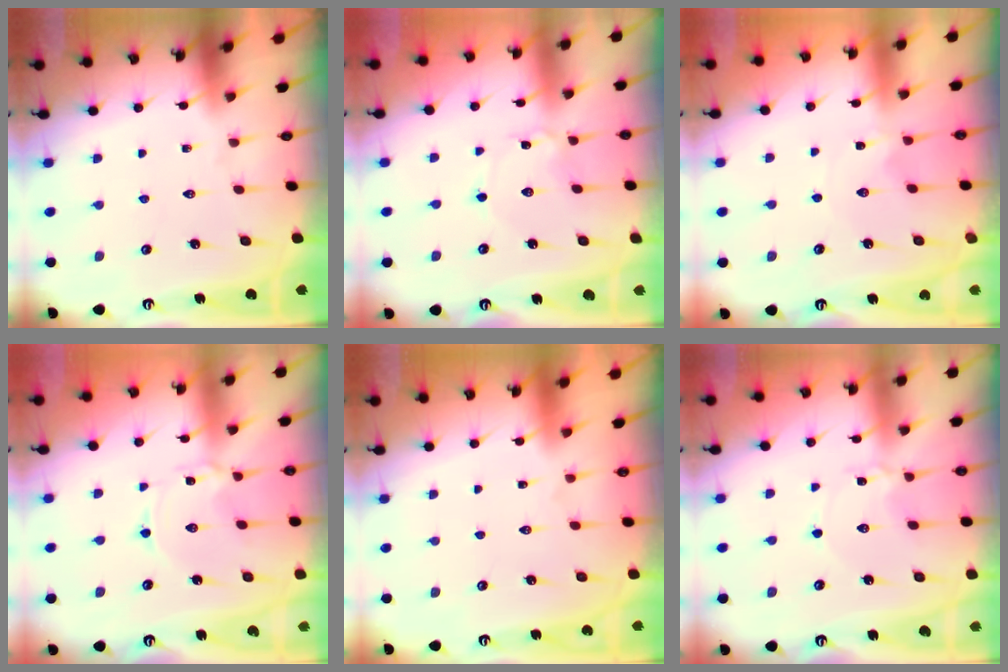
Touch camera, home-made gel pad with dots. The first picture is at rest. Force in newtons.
{"total": 1.6, "press": 1.6, "slide": 0.1}
{"total": 0.7, "press": 0.7, "slide": 0.1}
{"total": 0.9, "press": 0.9, "slide": 0.2}
{"total": 1.6, "press": 1.6, "slide": 0.1}
{"total": 2.4, "press": 2.4, "slide": 0.3}